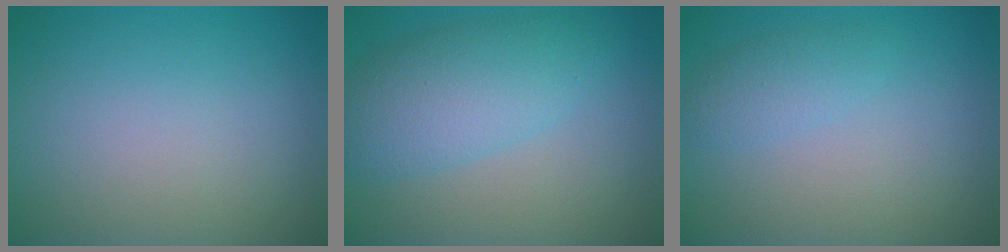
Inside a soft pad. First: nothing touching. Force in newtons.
{"total": 5.4, "press": 5.4, "slide": 0.2}
{"total": 1.7, "press": 1.7, "slide": 0.1}